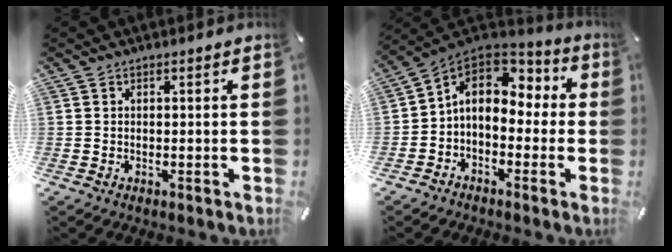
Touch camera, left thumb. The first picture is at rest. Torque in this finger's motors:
{"motor_torque": [0.19, 1.11, 1.01, 0.73, 0.17]}